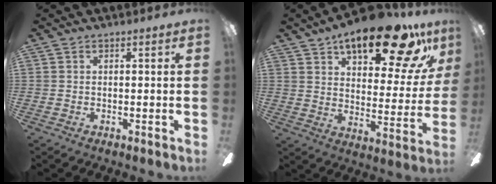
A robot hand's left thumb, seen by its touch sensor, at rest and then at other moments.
{"total": 21.3, "force": [14.0, 7.6, 14.1], "torque": [-0.199, -0.079, 0.222]}